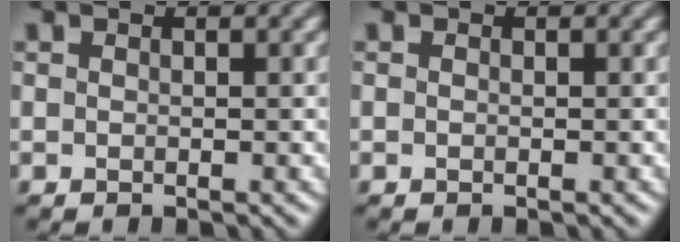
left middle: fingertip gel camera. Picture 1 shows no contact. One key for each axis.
{"total": 0.0}